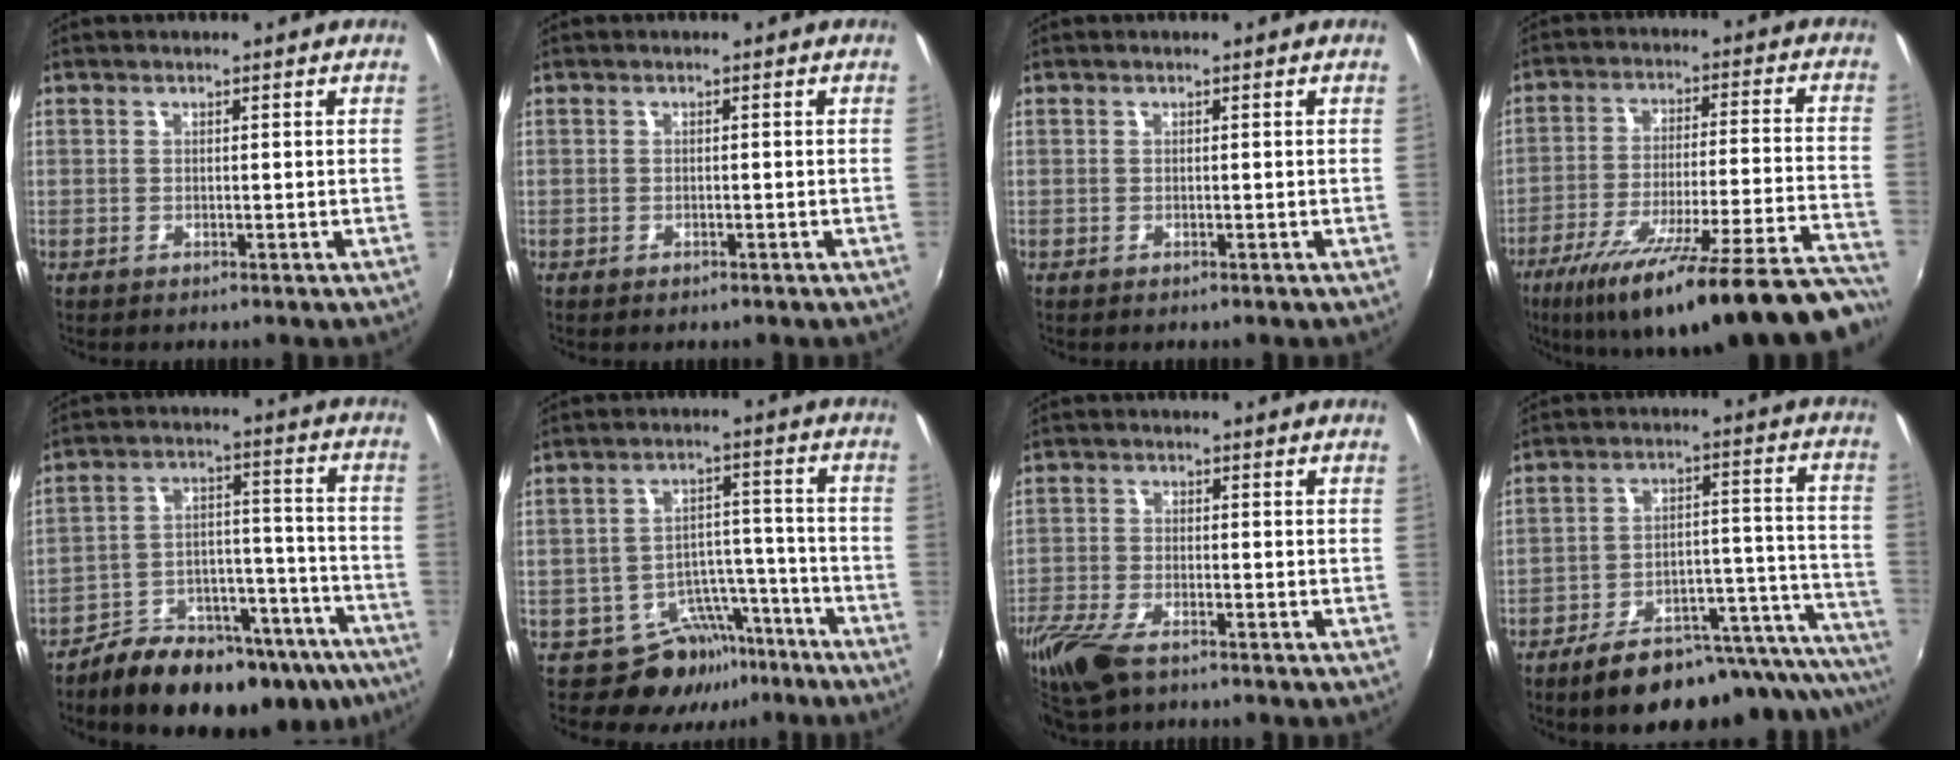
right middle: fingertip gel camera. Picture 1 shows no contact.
{"total": 0.9, "force": [-0.7, 0.5, 0.3], "torque": [-0.007, -0.004, -0.012]}
{"total": 0.0}
{"total": 28.7, "force": [-23.5, 1.7, 16.4], "torque": [-0.250, -0.077, -0.346]}
{"total": 23.7, "force": [-17.2, 10.6, 12.4], "torque": [-0.193, 0.012, -0.222]}
{"total": 7.2, "force": [-5.5, 4.6, 0.9], "torque": [-0.011, 0.026, -0.075]}
{"total": 9.9, "force": [-6.9, 3.7, 6.0], "torque": [-0.156, -0.033, -0.137]}
{"total": 25.5, "force": [-20.8, 7.4, 12.7], "torque": [-0.143, 0.006, -0.274]}